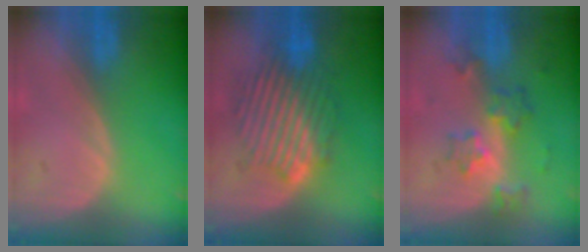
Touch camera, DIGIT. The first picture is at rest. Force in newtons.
{"total": 9.0, "press": 8.8, "slide": 1.8}
{"total": 6.1, "press": 5.6, "slide": 2.5}